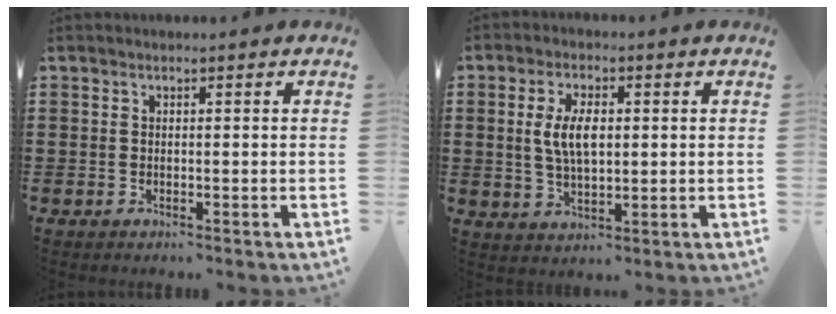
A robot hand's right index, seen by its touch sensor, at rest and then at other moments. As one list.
[{"total": 6.0, "force": [0.6, 2.7, 5.3], "torque": [-0.105, 0.003, 0.005]}]